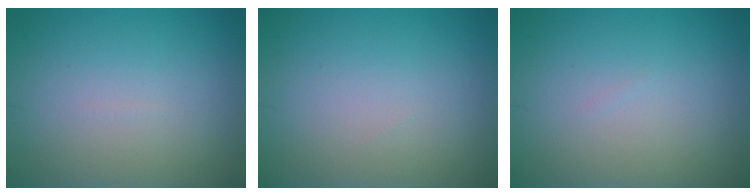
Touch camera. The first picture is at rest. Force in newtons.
{"total": 0.0}
{"total": 0.0}